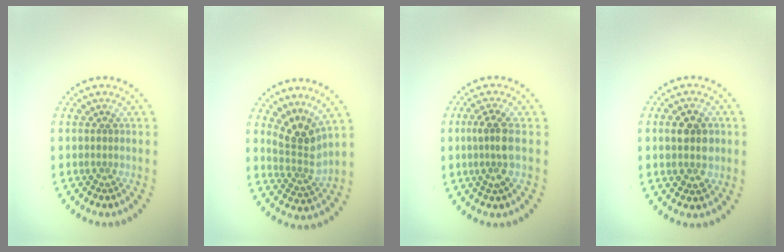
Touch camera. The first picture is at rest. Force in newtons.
{"total": 3.3, "press": 2.3, "slide": 2.4}
{"total": 2.6, "press": 2.4, "slide": 1.2}
{"total": 3.7, "press": 3.7, "slide": 0.2}